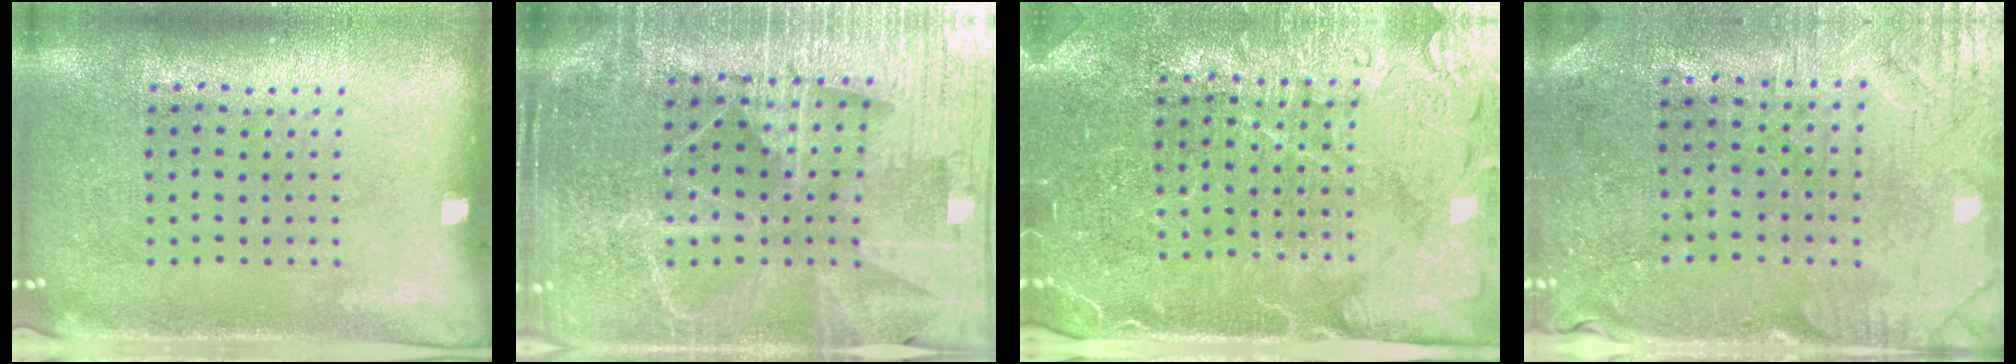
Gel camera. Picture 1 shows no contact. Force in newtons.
{"total": 5.4, "press": 4.8, "slide": 2.5}
{"total": 4.6, "press": 4.4, "slide": 1.5}
{"total": 0.8, "press": 0.6, "slide": 0.5}